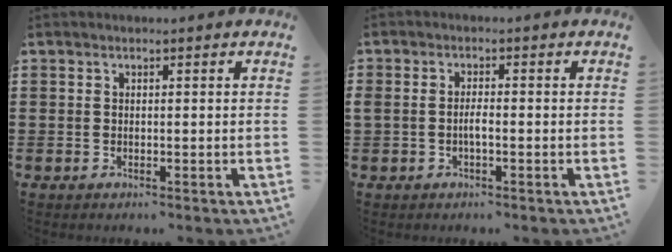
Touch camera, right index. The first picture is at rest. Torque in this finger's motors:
{"motor_torque": [1.62, 0.52, 0.50, 0.12]}